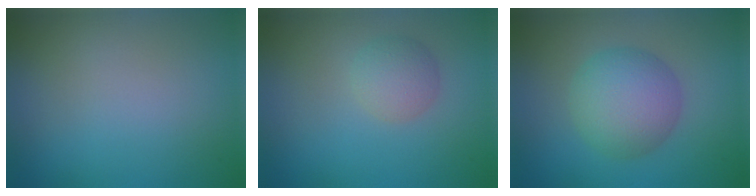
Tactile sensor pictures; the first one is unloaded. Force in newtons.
{"total": 2.3, "press": 2.3, "slide": 0.0}
{"total": 5.6, "press": 5.6, "slide": 0.1}